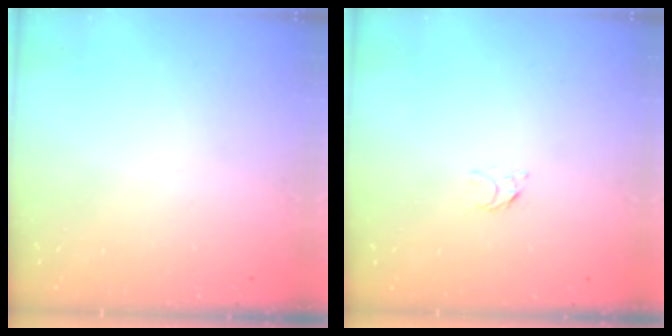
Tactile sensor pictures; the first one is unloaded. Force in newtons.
{"total": 2.8, "press": 2.8, "slide": 0.3}